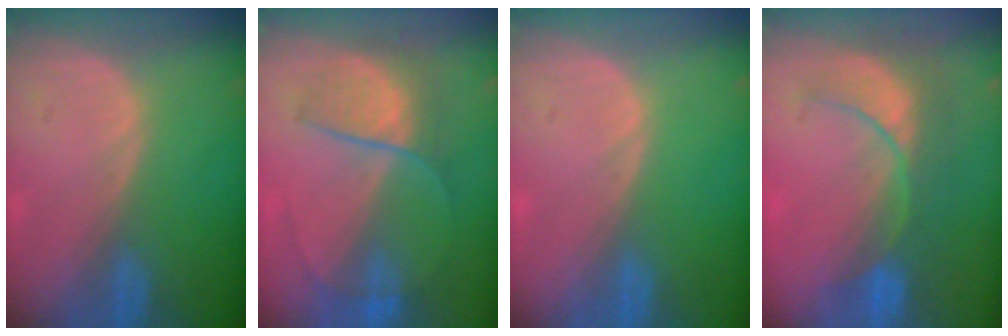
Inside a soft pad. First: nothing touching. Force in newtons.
{"total": 6.5, "press": 6.3, "slide": 1.3}
{"total": 0.0}
{"total": 8.4, "press": 7.8, "slide": 3.1}